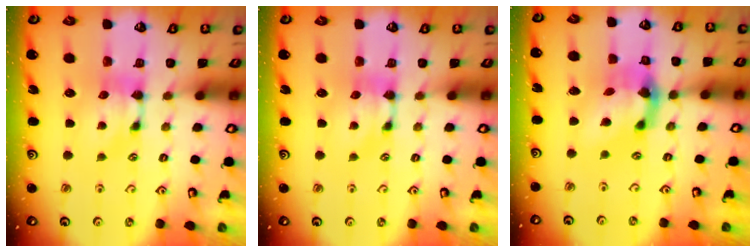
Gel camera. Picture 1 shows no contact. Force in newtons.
{"total": 0.0}
{"total": 5.5, "press": 5.2, "slide": 1.9}